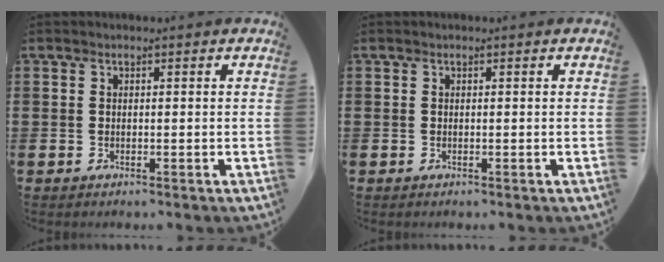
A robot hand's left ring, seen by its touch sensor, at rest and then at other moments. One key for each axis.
{"total": 0.0}